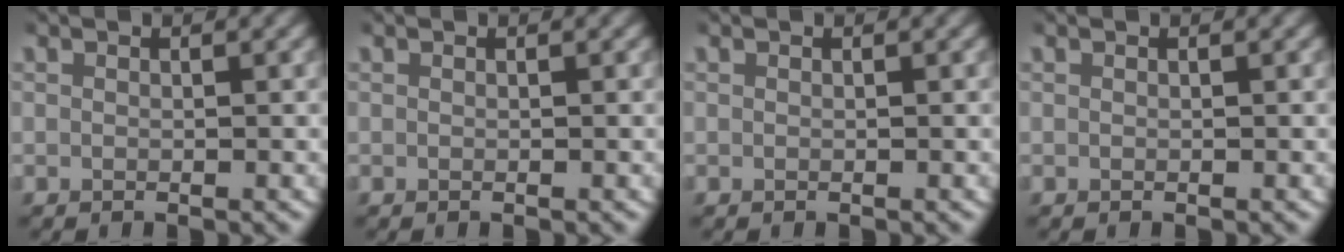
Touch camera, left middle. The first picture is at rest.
{"total": 0.0}
{"total": 0.0}
{"total": 0.0}